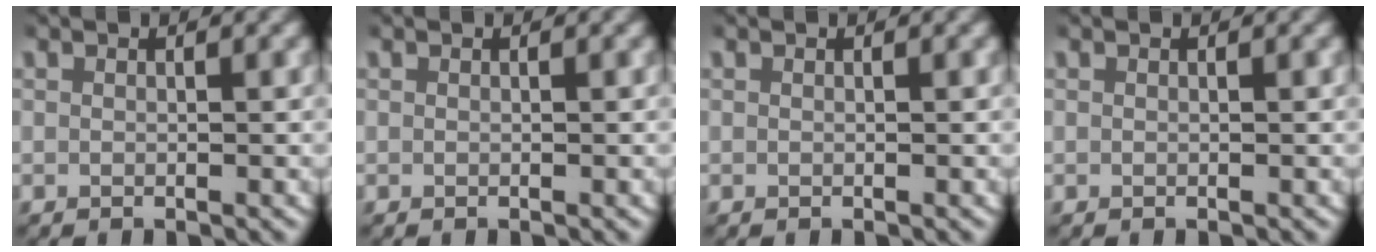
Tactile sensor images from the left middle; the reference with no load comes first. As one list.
[{"total": 0.0}, {"total": 0.0}, {"total": 0.0}]